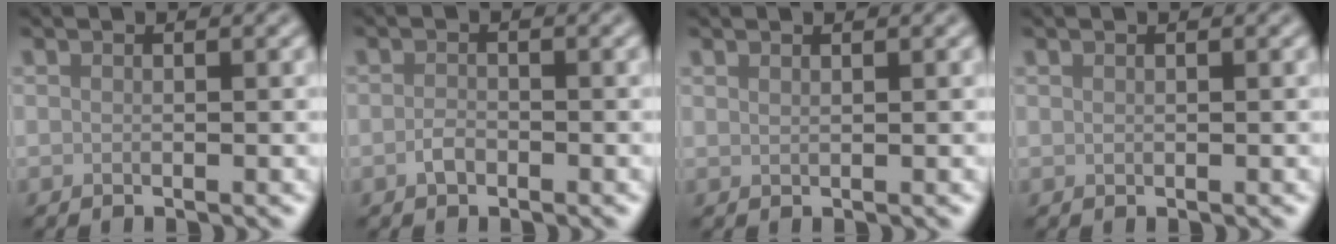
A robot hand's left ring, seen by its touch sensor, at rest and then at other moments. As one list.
[{"total": 1.3, "force": [-0.9, 0.6, 0.7], "torque": [-0.019, -0.001, -0.020]}, {"total": 0.5, "force": [0.5, 0.1, 0.1], "torque": [0.001, 0.000, 0.010]}, {"total": 0.0}]